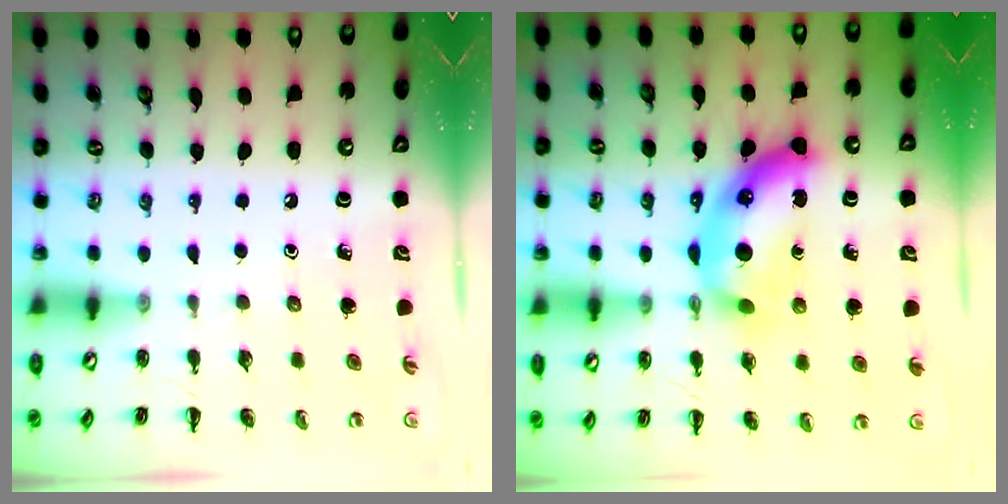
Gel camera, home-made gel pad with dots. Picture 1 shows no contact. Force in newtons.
{"total": 15.9, "press": 15.9, "slide": 0.5}